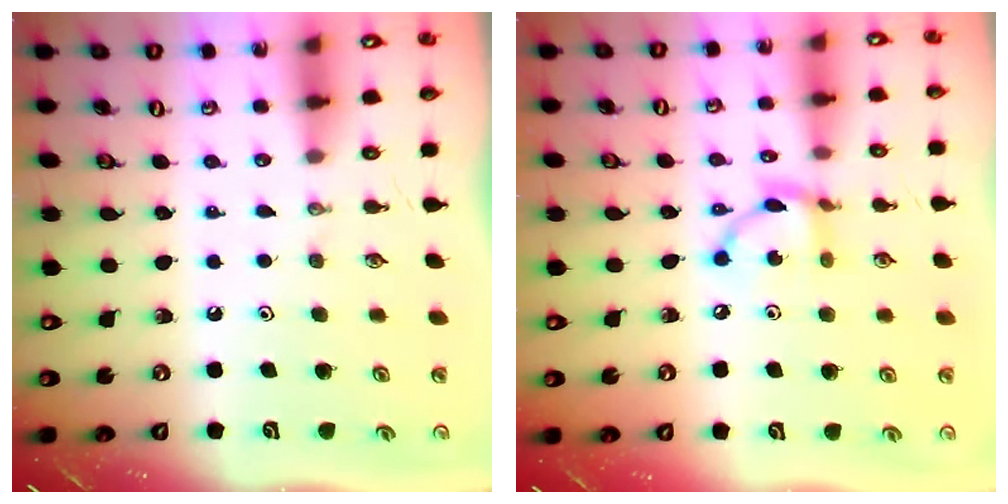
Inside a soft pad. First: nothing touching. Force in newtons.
{"total": 9.3, "press": 9.3, "slide": 0.5}